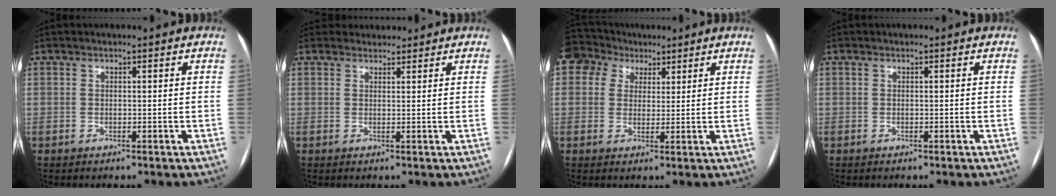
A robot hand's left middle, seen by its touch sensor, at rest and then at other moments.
{"total": 2.7, "force": [2.5, 1.0, -0.2], "torque": [0.009, 0.020, 0.037]}
{"total": 7.6, "force": [4.2, 6.0, 2.1], "torque": [-0.052, 0.044, 0.080]}
{"total": 0.0}